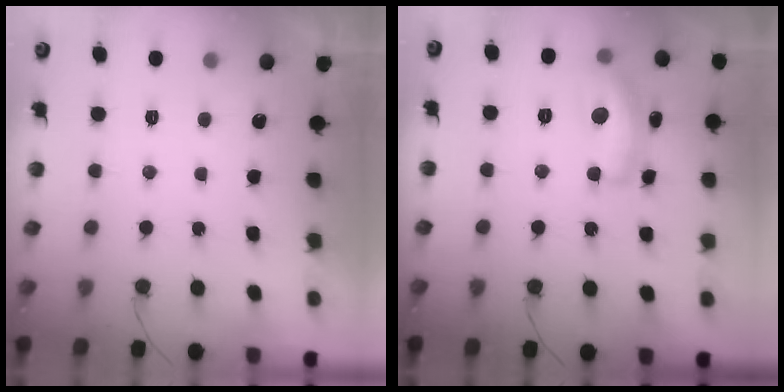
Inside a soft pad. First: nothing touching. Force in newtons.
{"total": 13.7, "press": 13.6, "slide": 0.8}